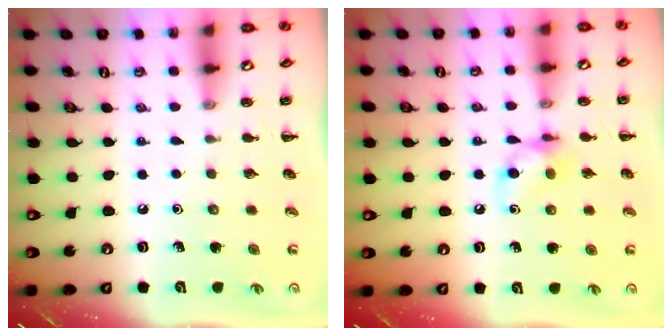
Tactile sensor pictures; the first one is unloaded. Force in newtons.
{"total": 8.3, "press": 8.2, "slide": 0.6}